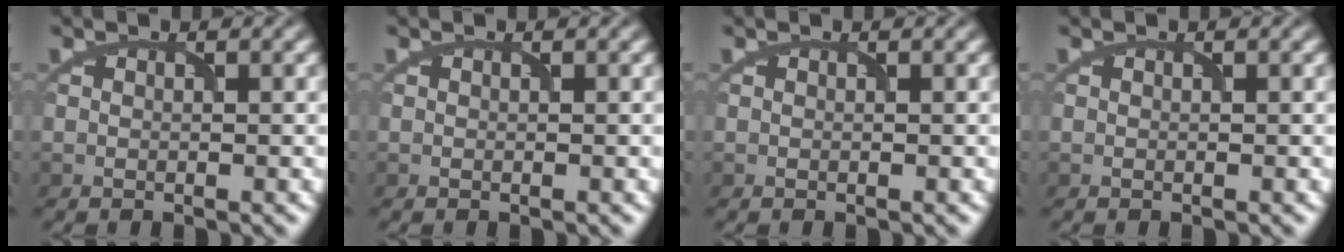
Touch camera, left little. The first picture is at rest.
{"total": 0.0}
{"total": 0.0}
{"total": 0.0}